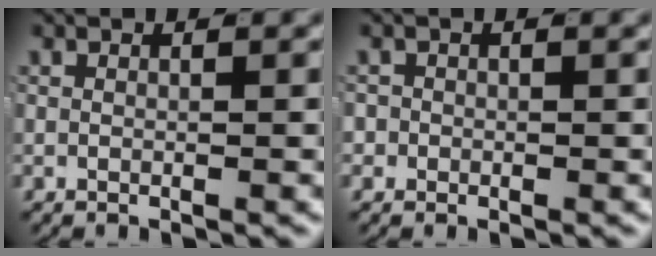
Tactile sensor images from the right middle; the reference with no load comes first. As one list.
[{"total": 1.4, "force": [-0.5, 1.4, 0.1], "torque": [-0.001, -0.001, -0.013]}]